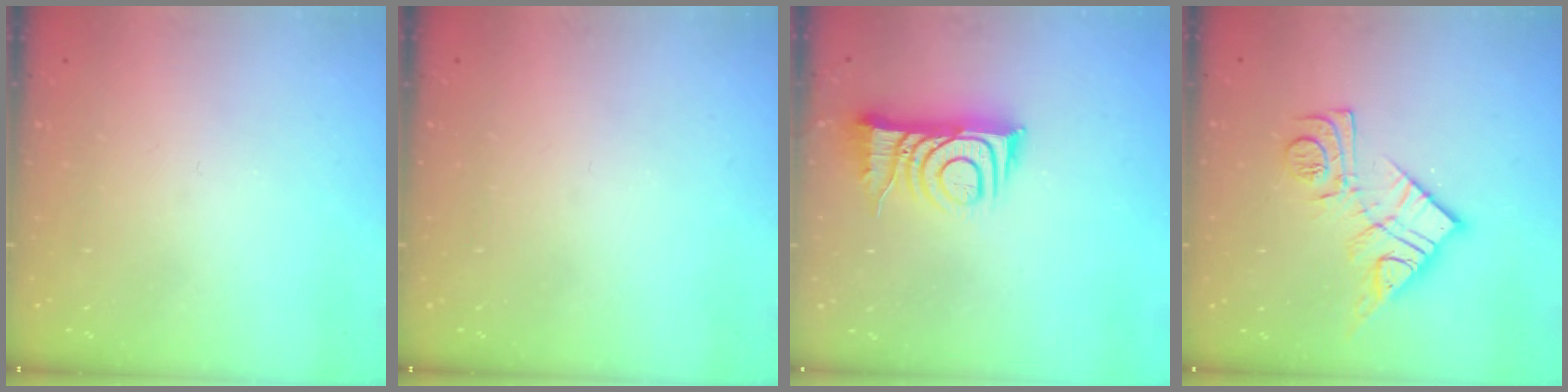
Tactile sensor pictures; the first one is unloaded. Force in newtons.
{"total": 0.0}
{"total": 10.4, "press": 10.4, "slide": 1.0}
{"total": 13.5, "press": 13.5, "slide": 0.8}